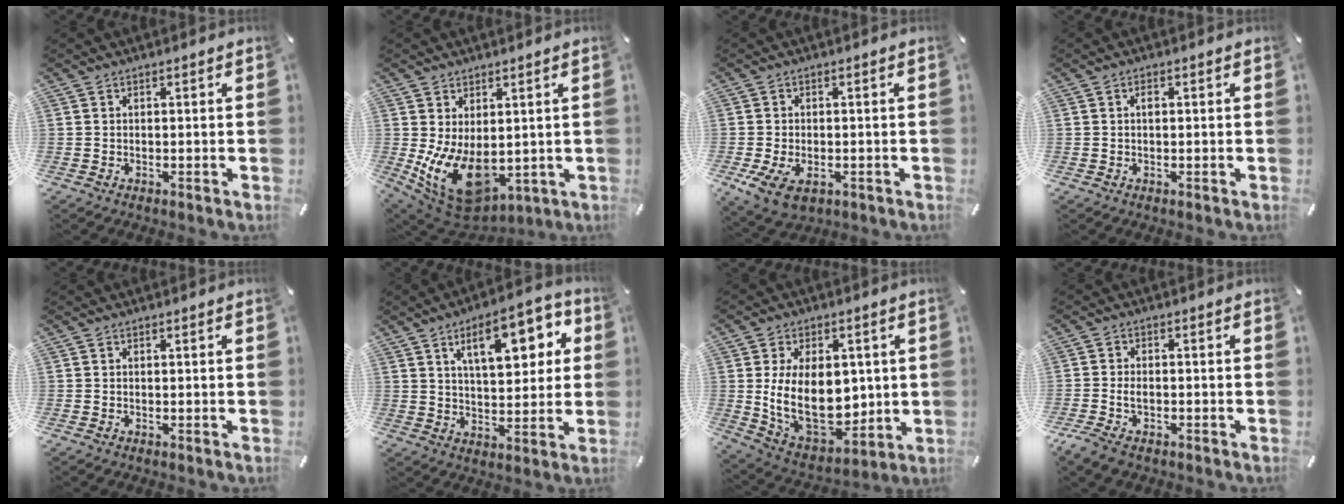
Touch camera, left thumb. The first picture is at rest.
{"total": 13.3, "force": [-0.9, 9.0, 9.8], "torque": [-0.169, -0.015, -0.003]}
{"total": 5.9, "force": [-1.8, 4.1, 3.9], "torque": [-0.089, 0.003, -0.030]}
{"total": 0.9, "force": [0.2, 0.5, 0.8], "torque": [-0.018, 0.002, 0.002]}
{"total": 0.0}
{"total": 14.6, "force": [6.6, 6.7, 11.3], "torque": [-0.155, -0.020, 0.105]}
{"total": 19.9, "force": [1.5, 13.3, 14.7], "torque": [-0.262, -0.024, 0.040]}
{"total": 3.6, "force": [-1.4, 2.2, 2.5], "torque": [-0.057, 0.004, -0.027]}